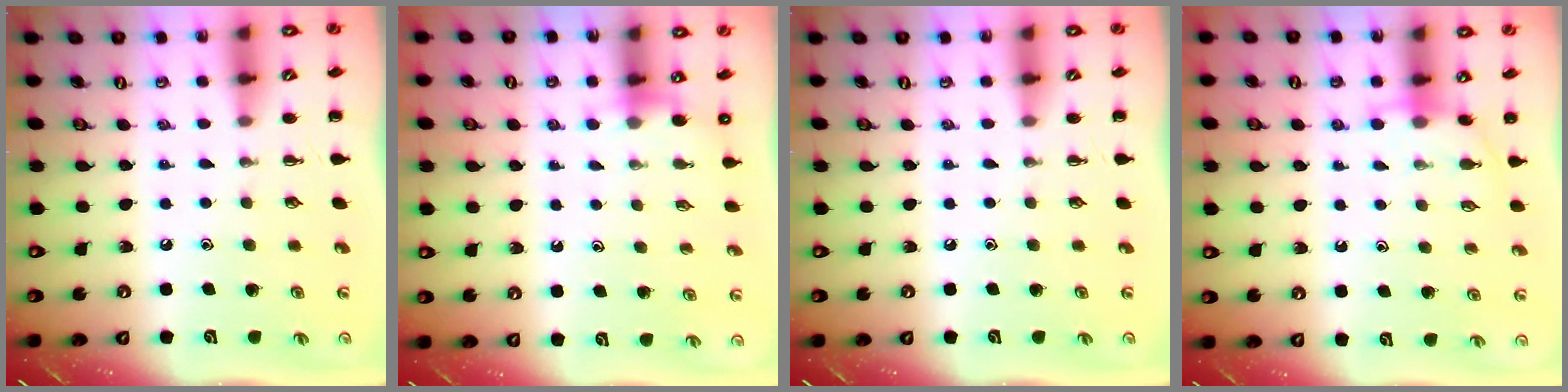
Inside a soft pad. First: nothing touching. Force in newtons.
{"total": 3.6, "press": 3.5, "slide": 1.0}
{"total": 0.0}
{"total": 4.7, "press": 4.6, "slide": 0.7}